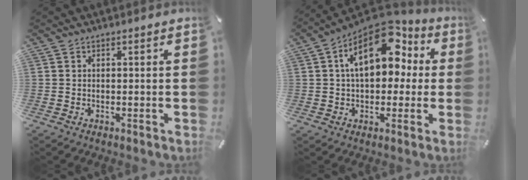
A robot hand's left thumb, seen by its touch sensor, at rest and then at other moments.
{"total": 17.8, "force": [5.3, 11.2, 12.8], "torque": [-0.201, -0.019, 0.089]}